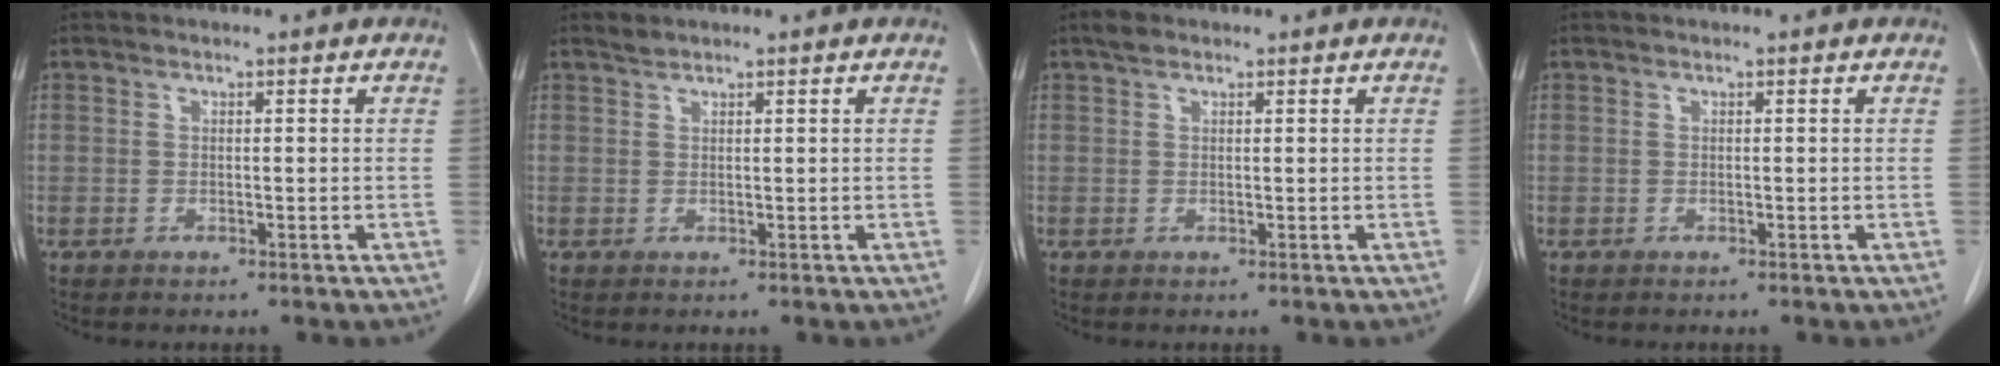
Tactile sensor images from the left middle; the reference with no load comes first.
{"total": 0.8, "force": [0.8, 0.0, 0.0], "torque": [-0.007, 0.002, 0.018]}
{"total": 1.2, "force": [0.9, 0.6, 0.5], "torque": [-0.014, 0.011, 0.016]}
{"total": 0.0}